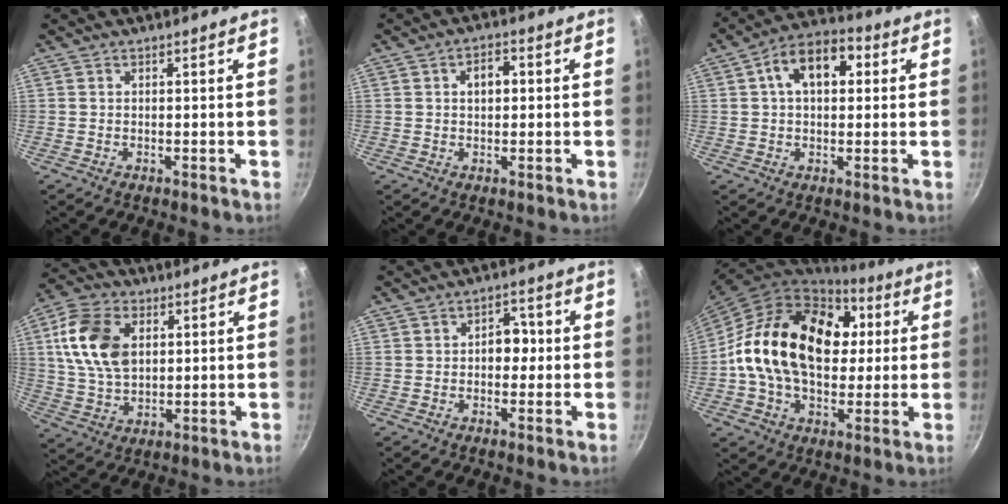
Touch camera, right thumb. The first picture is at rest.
{"total": 4.2, "force": [0.7, 2.6, 3.2], "torque": [-0.031, 0.014, 0.009]}
{"total": 11.8, "force": [2.9, 7.3, 8.7], "torque": [-0.104, 0.024, 0.031]}
{"total": 14.2, "force": [3.5, 9.5, 9.9], "torque": [-0.174, -0.001, 0.065]}
{"total": 5.0, "force": [-0.1, 3.8, 3.3], "torque": [-0.007, 0.013, -0.006]}
{"total": 25.6, "force": [3.4, 17.6, 18.4], "torque": [-0.289, 0.028, 0.048]}